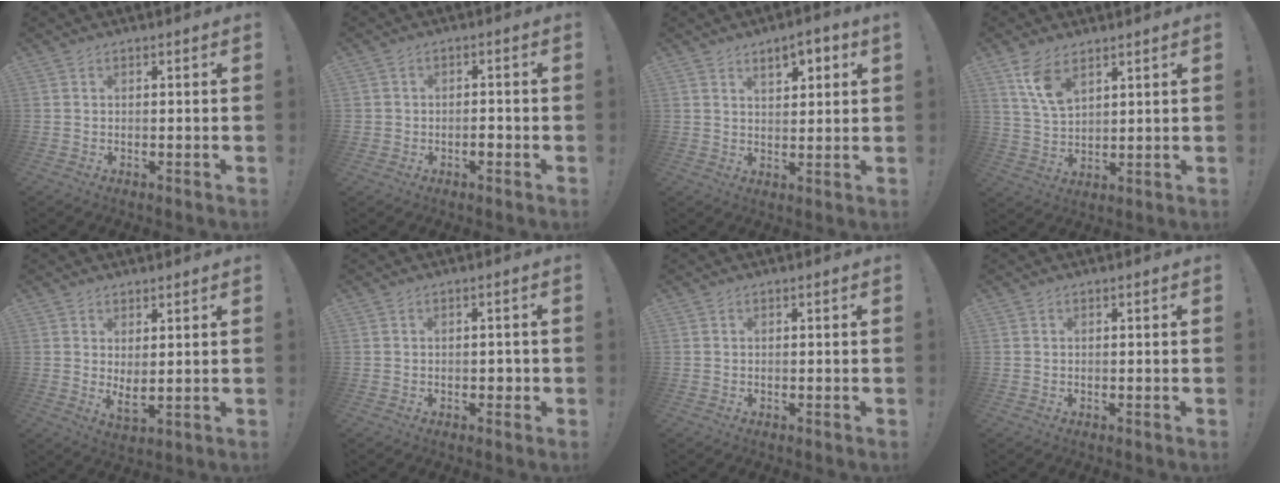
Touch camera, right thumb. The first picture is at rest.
{"total": 3.3, "force": [-1.3, 2.8, 1.2], "torque": [-0.011, 0.002, -0.024]}
{"total": 5.8, "force": [3.7, 2.1, 3.9], "torque": [-0.047, -0.020, 0.059]}
{"total": 8.1, "force": [5.0, 3.9, 5.2], "torque": [-0.086, -0.023, 0.092]}
{"total": 4.1, "force": [2.3, 1.5, 3.1], "torque": [-0.042, -0.018, 0.043]}
{"total": 2.0, "force": [-0.7, 1.5, 1.1], "torque": [-0.014, 0.005, -0.012]}
{"total": 0.0}
{"total": 0.0}